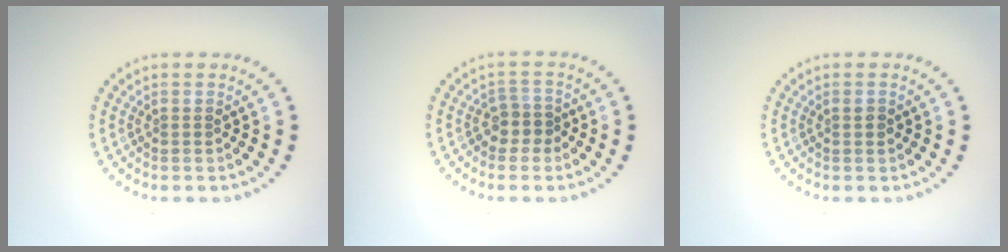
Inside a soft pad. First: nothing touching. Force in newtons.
{"total": 1.9, "press": 1.5, "slide": 1.1}
{"total": 0.7, "press": 0.7, "slide": 0.2}